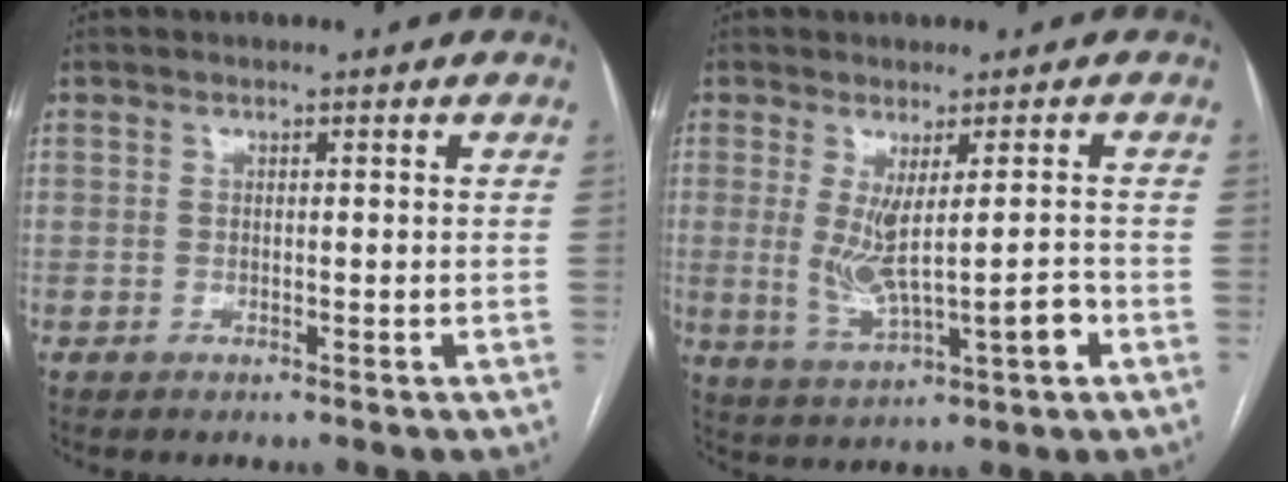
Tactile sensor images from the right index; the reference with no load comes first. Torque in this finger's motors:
{"motor_torque": [0.55, 0.26, 0.32, 0.06]}